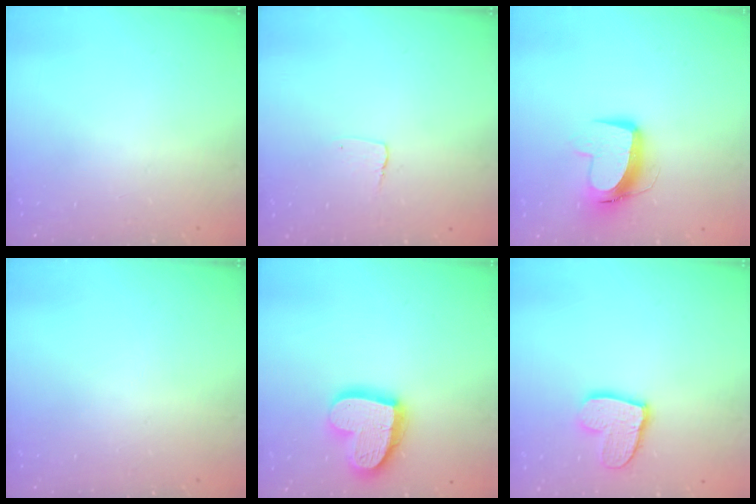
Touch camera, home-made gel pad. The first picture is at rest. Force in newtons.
{"total": 2.9, "press": 2.9, "slide": 0.2}
{"total": 11.1, "press": 11.0, "slide": 1.3}
{"total": 0.0}
{"total": 18.0, "press": 17.9, "slide": 1.3}
{"total": 12.2, "press": 12.2, "slide": 1.0}